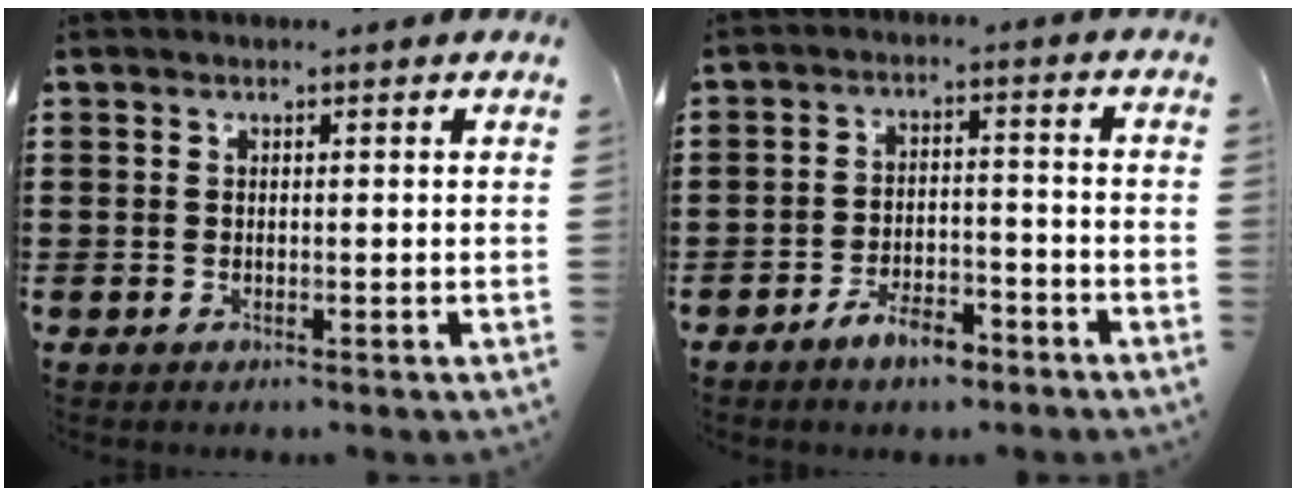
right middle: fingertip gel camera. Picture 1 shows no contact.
{"total": 5.6, "force": [-4.6, 1.9, 2.6], "torque": [-0.045, 0.012, -0.088]}